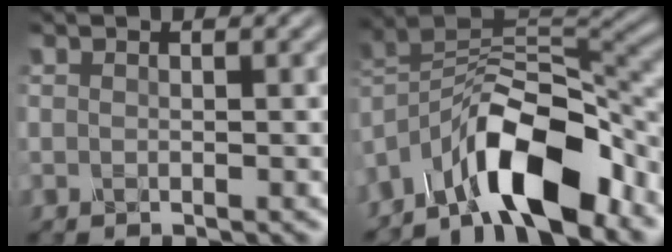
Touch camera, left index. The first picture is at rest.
{"total": 9.7, "force": [-6.8, 3.1, 6.2], "torque": [-0.089, 0.013, -0.126]}